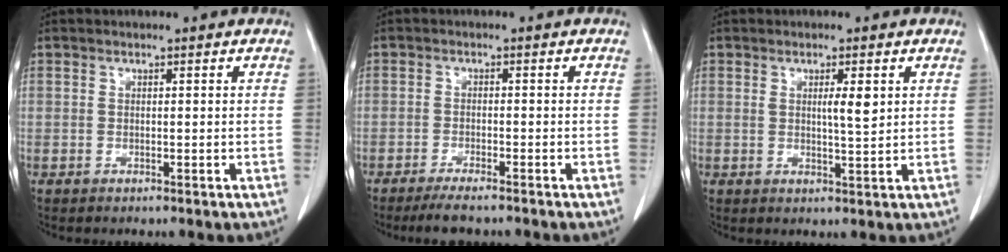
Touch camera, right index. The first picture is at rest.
{"total": 4.3, "force": [-3.7, 0.5, 2.2], "torque": [-0.034, -0.007, -0.060]}
{"total": 3.2, "force": [1.0, 0.3, 3.0], "torque": [-0.047, -0.005, 0.014]}